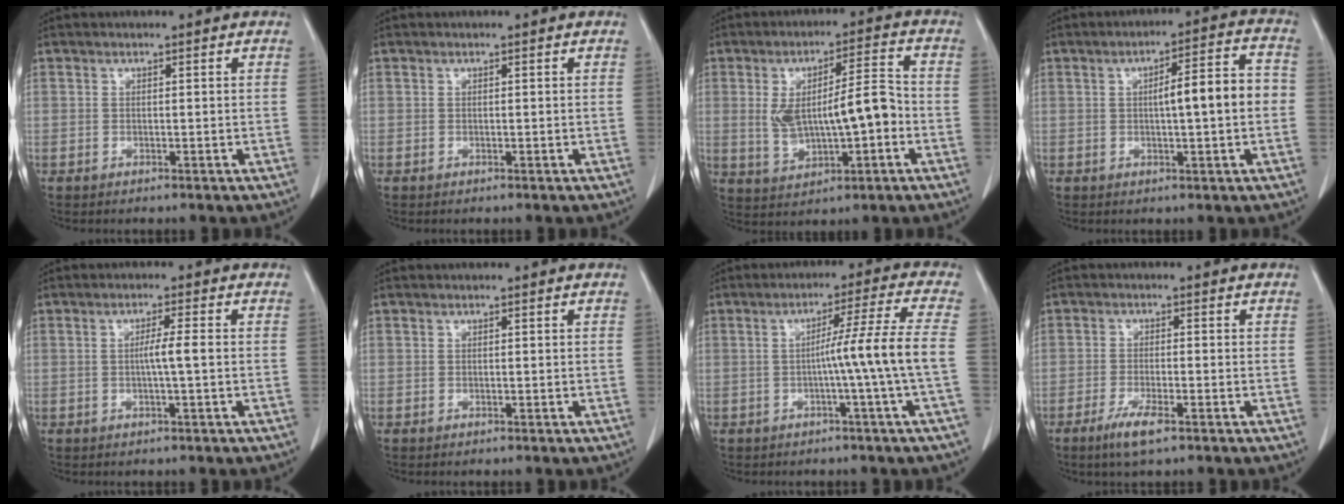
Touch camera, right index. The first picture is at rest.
{"total": 0.0}
{"total": 10.7, "force": [-0.8, 3.2, 10.2], "torque": [-0.183, 0.019, -0.001]}
{"total": 8.3, "force": [-0.1, 1.1, 8.2], "torque": [-0.118, 0.023, -0.002]}
{"total": 2.9, "force": [-0.2, -0.4, 2.9], "torque": [-0.050, 0.000, -0.003]}
{"total": 0.0}
{"total": 8.4, "force": [-1.4, -2.6, 7.9], "torque": [-0.117, 0.009, -0.017]}
{"total": 4.3, "force": [-2.6, 0.5, 3.4], "torque": [-0.071, -0.008, -0.048]}